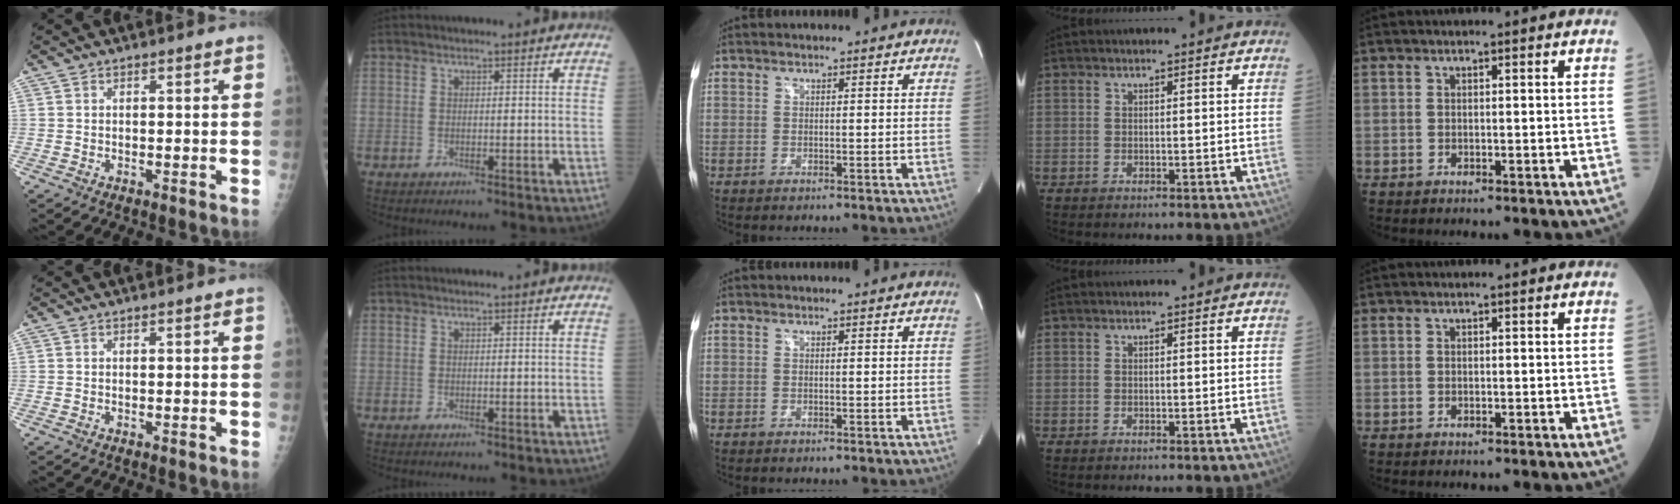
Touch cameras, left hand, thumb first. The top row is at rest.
{}